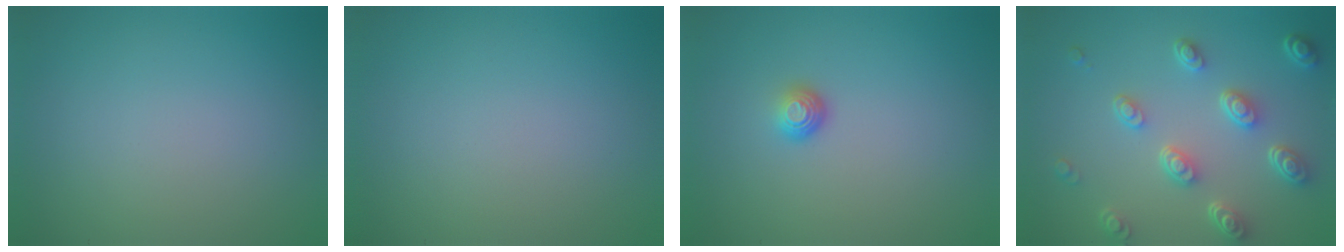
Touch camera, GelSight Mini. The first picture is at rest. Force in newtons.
{"total": 0.0}
{"total": 1.5, "press": 1.0, "slide": 1.1}
{"total": 5.1, "press": 3.8, "slide": 3.5}